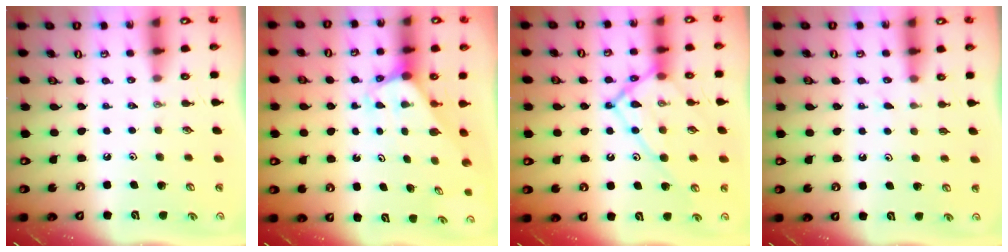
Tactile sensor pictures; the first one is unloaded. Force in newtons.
{"total": 1.9, "press": 1.9, "slide": 0.1}
{"total": 15.2, "press": 15.1, "slide": 1.4}
{"total": 6.4, "press": 6.4, "slide": 0.1}